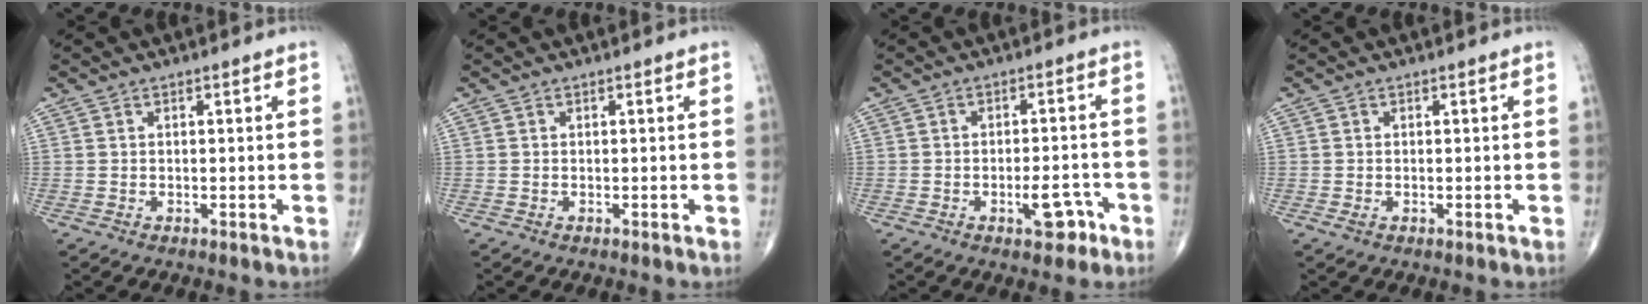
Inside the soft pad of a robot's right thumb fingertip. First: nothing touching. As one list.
[{"total": 0.0}, {"total": 5.3, "force": [-2.7, 2.5, 3.9], "torque": [-0.043, 0.022, -0.035]}, {"total": 0.7, "force": [-0.2, 0.4, 0.5], "torque": [-0.015, -0.002, -0.004]}]